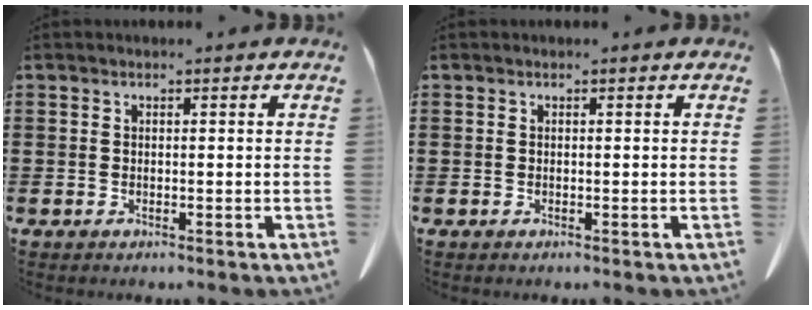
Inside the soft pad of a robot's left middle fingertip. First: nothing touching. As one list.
[{"total": 0.0}]